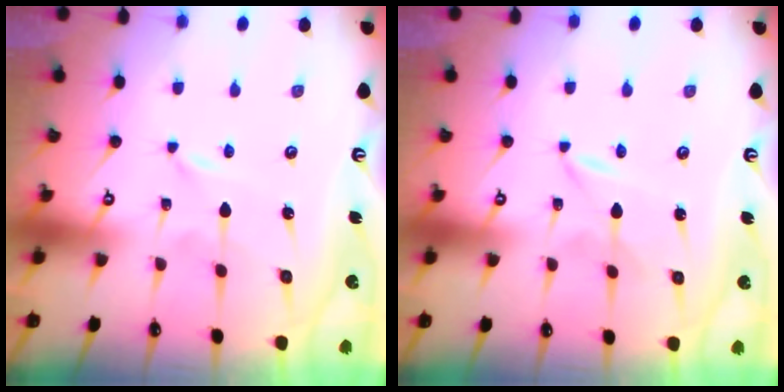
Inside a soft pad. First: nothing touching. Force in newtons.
{"total": 0.7, "press": 0.7, "slide": 0.1}